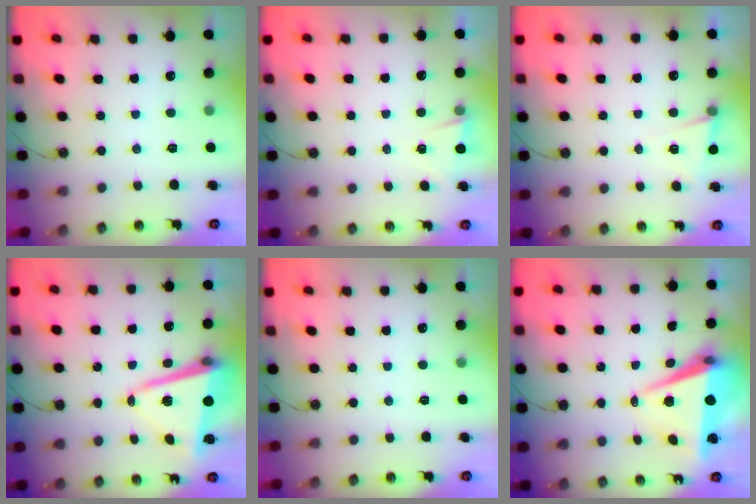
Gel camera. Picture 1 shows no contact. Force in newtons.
{"total": 1.5, "press": 1.3, "slide": 0.8}
{"total": 3.0, "press": 2.7, "slide": 1.2}
{"total": 11.8, "press": 11.7, "slide": 1.0}
{"total": 0.0}
{"total": 7.8, "press": 6.6, "slide": 4.1}